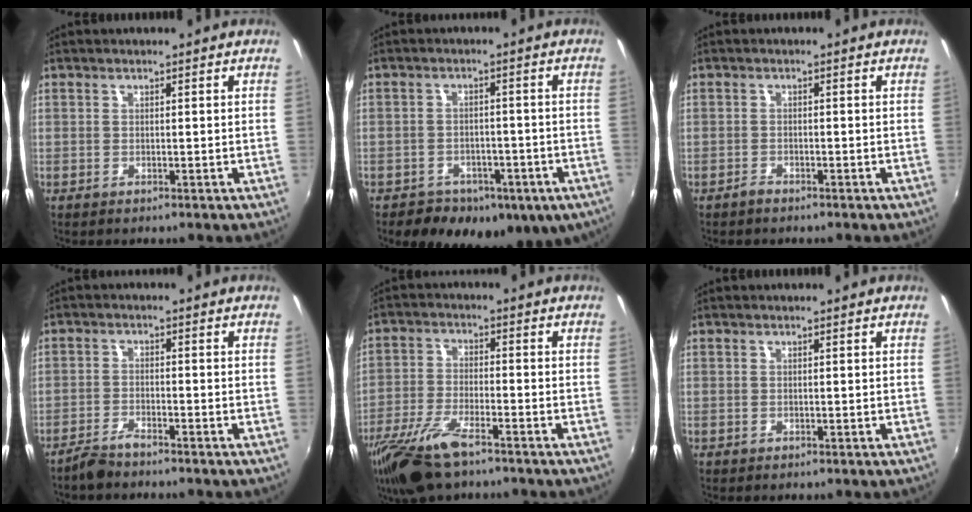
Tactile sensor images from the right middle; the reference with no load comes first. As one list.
[{"total": 16.3, "force": [-10.0, 9.8, 8.3], "torque": [-0.177, -0.003, -0.122]}, {"total": 1.0, "force": [-1.0, 0.1, -0.1], "torque": [-0.002, 0.003, -0.019]}, {"total": 3.7, "force": [-3.4, 0.4, 1.5], "torque": [-0.046, -0.003, -0.068]}, {"total": 11.5, "force": [-8.1, 3.1, 7.6], "torque": [-0.174, -0.029, -0.160]}, {"total": 0.0}]